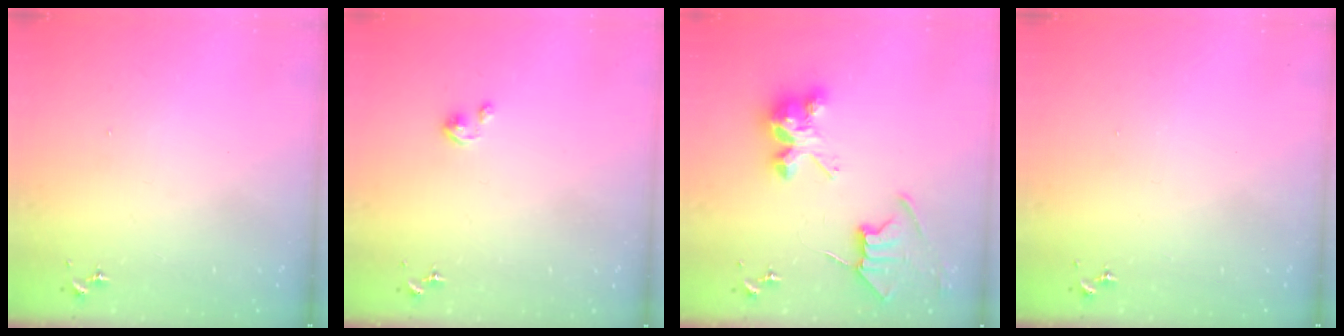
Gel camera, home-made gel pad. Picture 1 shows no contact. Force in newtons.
{"total": 2.5, "press": 2.5, "slide": 0.3}
{"total": 9.7, "press": 9.7, "slide": 0.6}
{"total": 0.0}